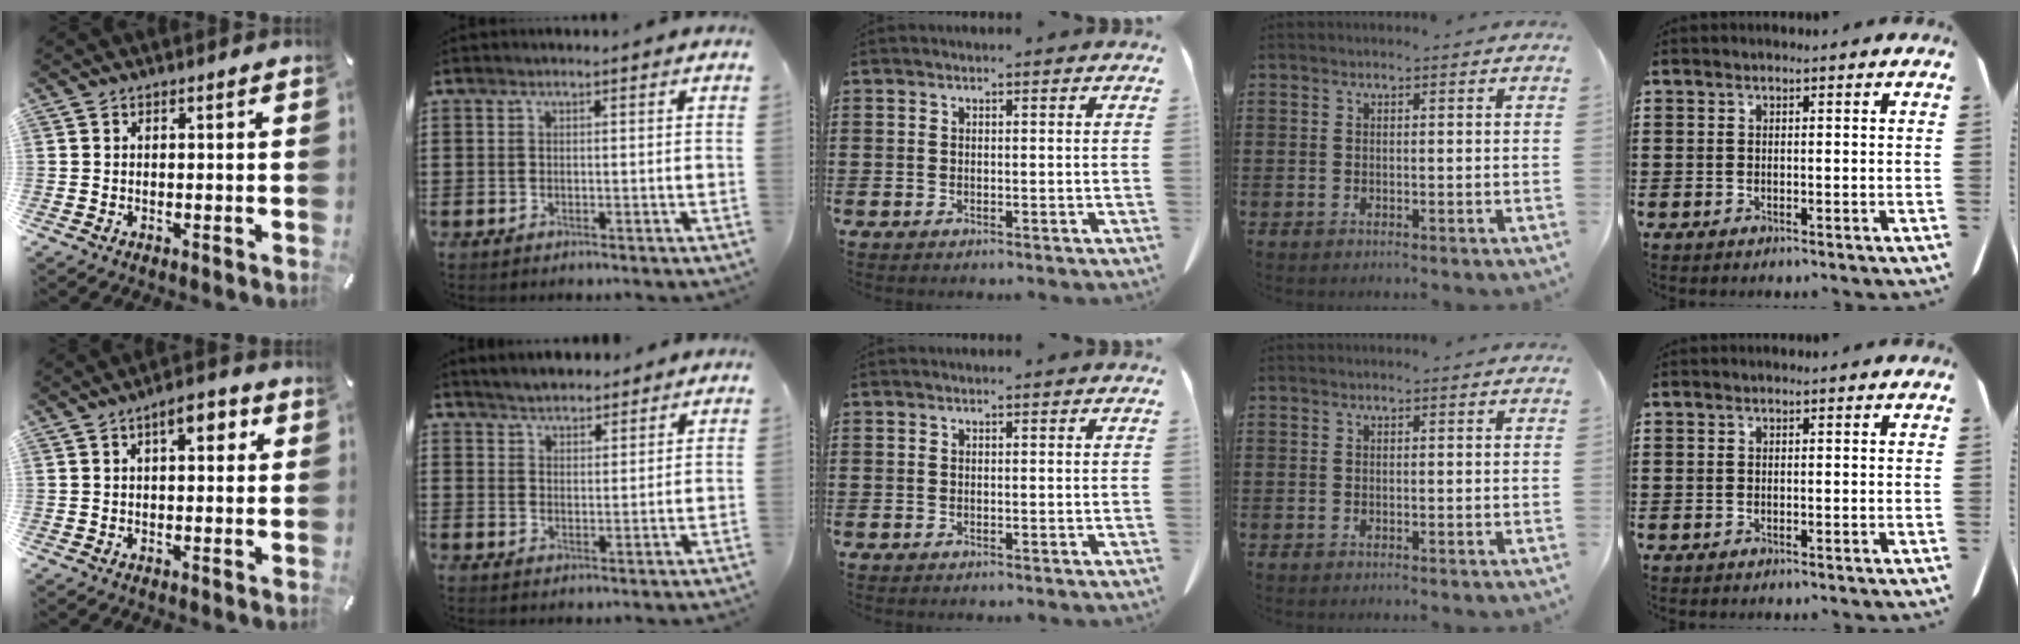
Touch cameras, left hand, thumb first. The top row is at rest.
{"thumb": {"total": 5.7, "force": [1.9, 2.5, 4.7], "torque": [-0.064, -0.002, 0.024]}, "index": {"total": 3.2, "force": [3.1, 0.8, 0.1], "torque": [-0.012, -0.003, 0.059]}}